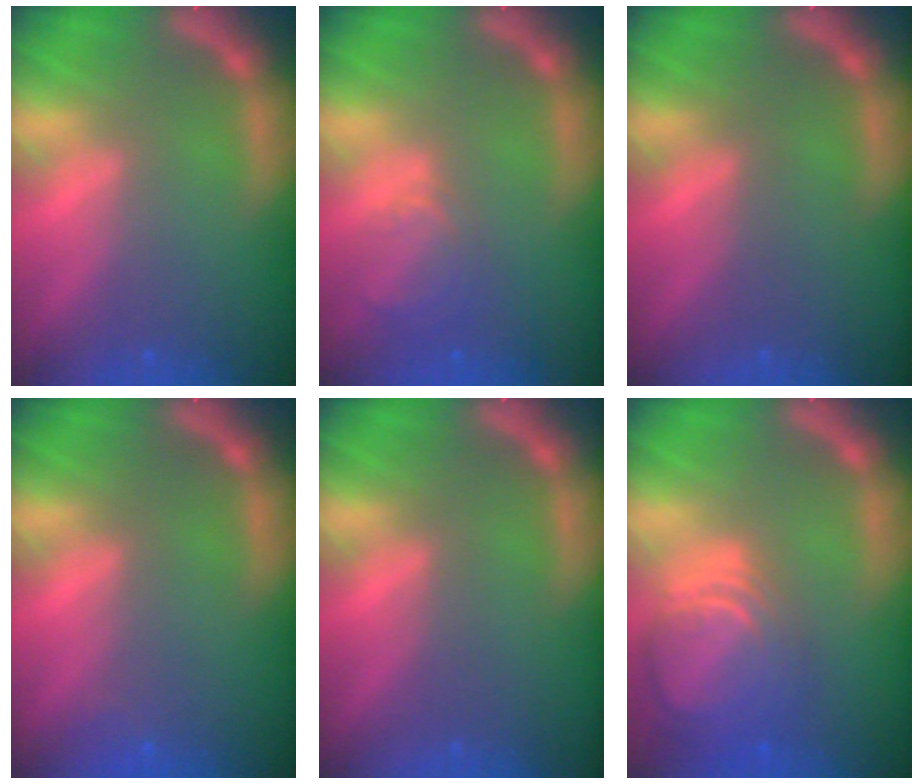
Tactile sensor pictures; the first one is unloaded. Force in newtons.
{"total": 2.9}
{"total": 0.0}
{"total": 0.9}
{"total": 0.0}
{"total": 8.5}